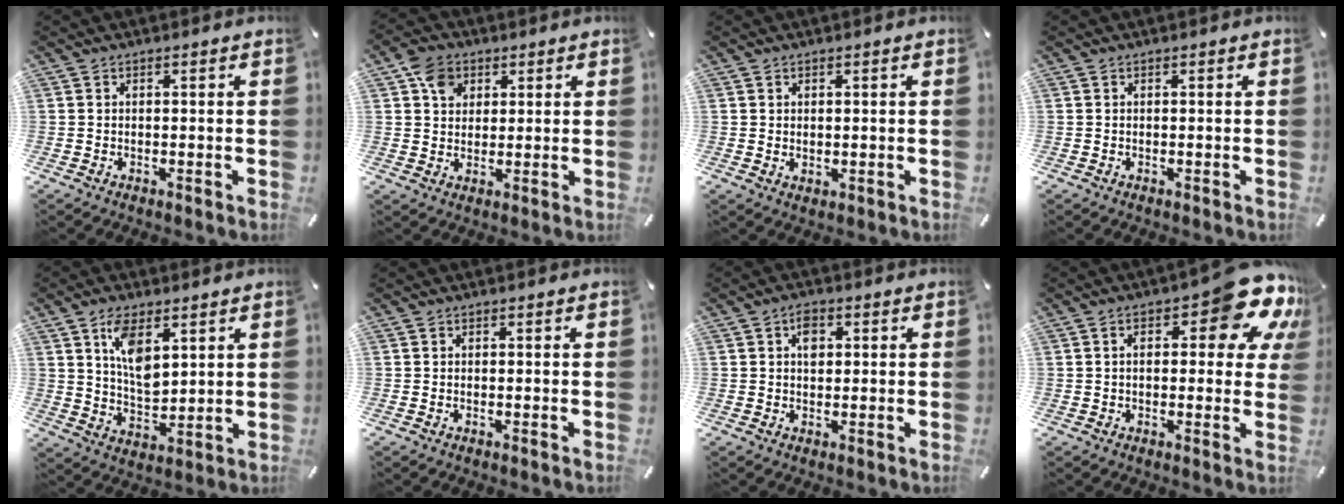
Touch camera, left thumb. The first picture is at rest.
{"total": 6.9, "force": [2.4, 5.9, 2.5], "torque": [-0.039, 0.009, 0.046]}
{"total": 1.1, "force": [0.8, 0.7, 0.0], "torque": [0.000, 0.003, 0.014]}
{"total": 0.0}
{"total": 9.7, "force": [4.8, 5.3, 6.5], "torque": [-0.108, -0.015, 0.085]}
{"total": 0.0}
{"total": 3.7, "force": [1.0, 2.6, 2.5], "torque": [-0.030, 0.000, 0.010]}
{"total": 15.2, "force": [7.2, 6.6, 11.7], "torque": [-0.146, -0.049, 0.116]}